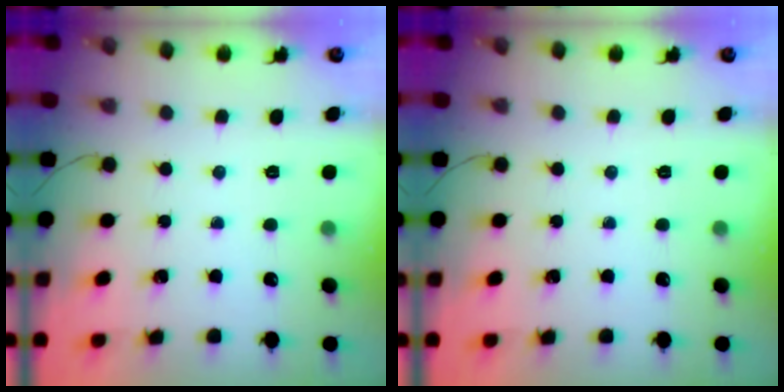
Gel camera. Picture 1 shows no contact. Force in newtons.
{"total": 0.0}